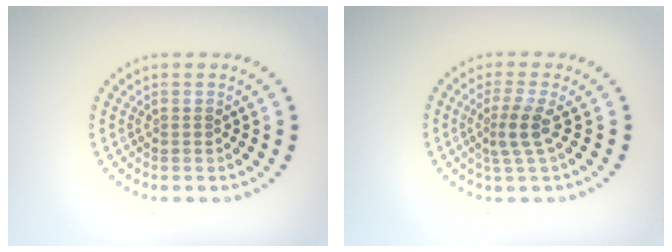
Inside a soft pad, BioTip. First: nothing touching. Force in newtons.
{"total": 2.5, "press": 1.8, "slide": 1.7}